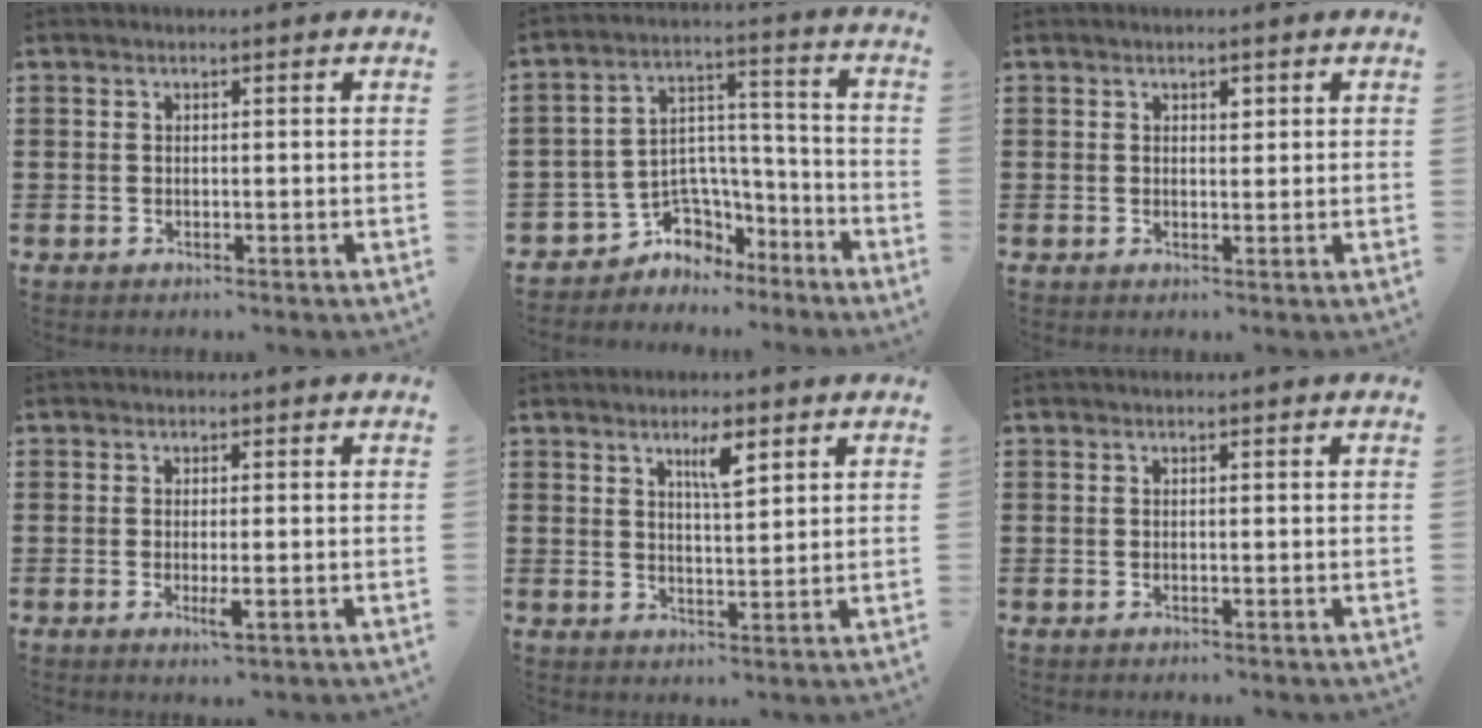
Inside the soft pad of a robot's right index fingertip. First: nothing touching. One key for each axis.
{"total": 5.3, "fx": -3.0, "fy": 4.3, "fz": 0.1, "tx": -0.021, "ty": 0.002, "tz": -0.055}
{"total": 1.2, "fx": 0.7, "fy": 0.7, "fz": 0.7, "tx": -0.007, "ty": 0.000, "tz": 0.010}
{"total": 2.5, "fx": -0.7, "fy": 0.3, "fz": 2.4, "tx": -0.055, "ty": -0.011, "tz": -0.016}
{"total": 4.2, "fx": 2.6, "fy": 1.0, "fz": 3.2, "tx": -0.054, "ty": 0.001, "tz": 0.039}
{"total": 0.0}